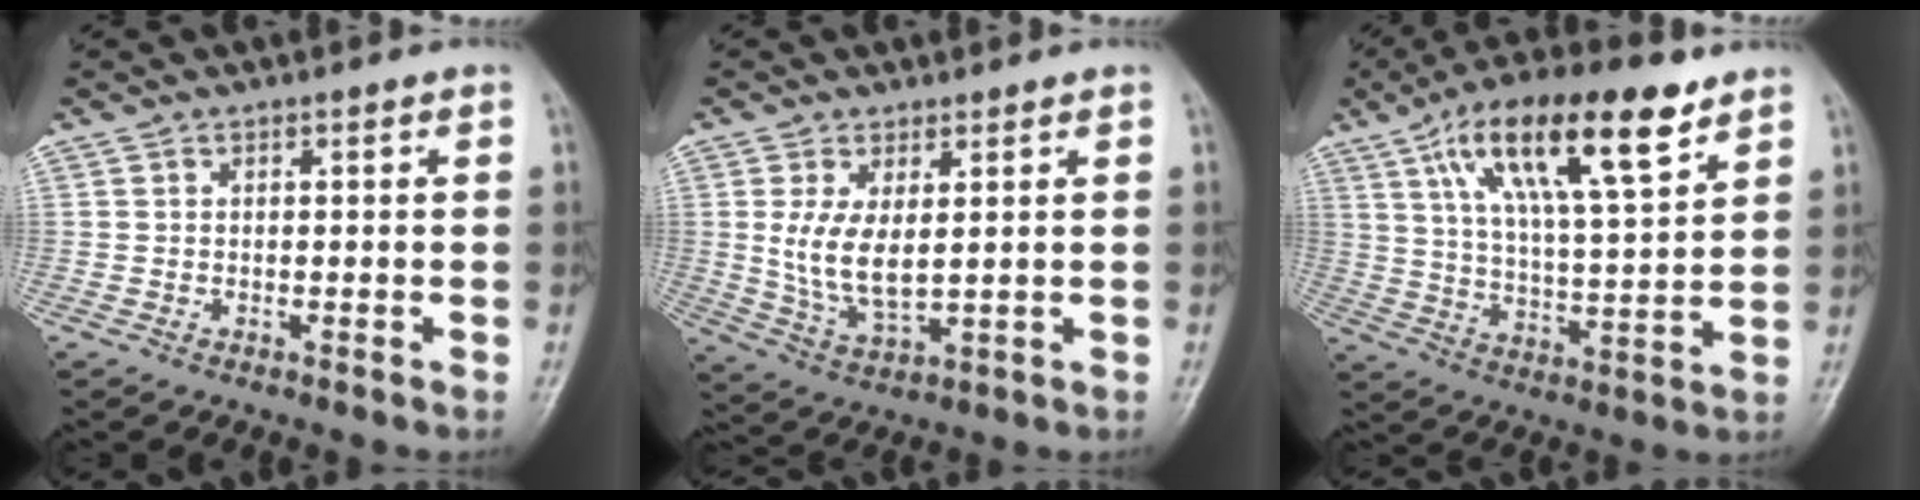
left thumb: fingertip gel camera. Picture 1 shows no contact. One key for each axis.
{"total": 9.1, "fx": 1.4, "fy": 4.3, "fz": 7.9, "tx": -0.151, "ty": -0.018, "tz": 0.040}
{"total": 19.5, "fx": 10.3, "fy": 6.0, "fz": 15.4, "tx": -0.240, "ty": -0.024, "tz": 0.177}